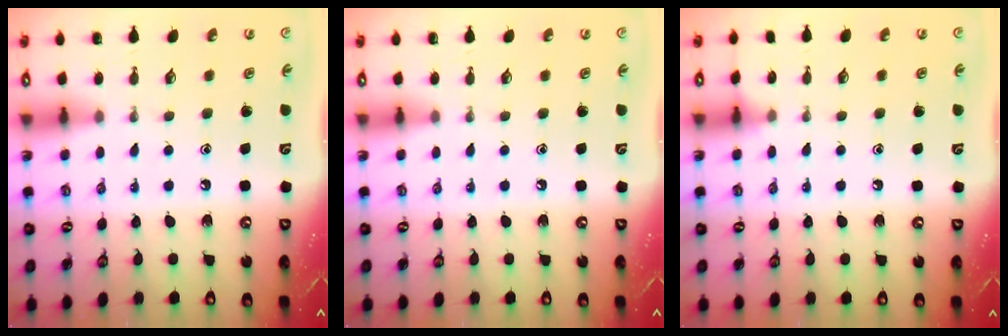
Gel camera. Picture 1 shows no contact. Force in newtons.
{"total": 0.0}
{"total": 5.2, "press": 5.1, "slide": 0.7}